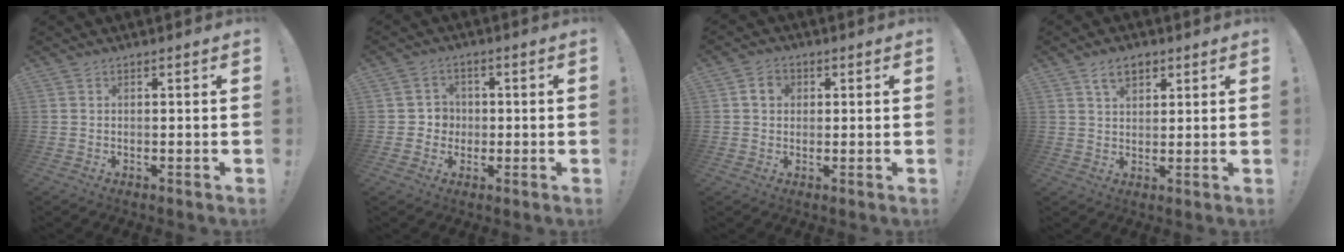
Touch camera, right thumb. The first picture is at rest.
{"total": 4.9, "force": [-0.3, 4.9, 0.8], "torque": [-0.011, 0.003, -0.005]}
{"total": 4.6, "force": [1.2, 3.8, 2.3], "torque": [-0.030, 0.004, 0.021]}
{"total": 6.0, "force": [3.4, 3.4, 3.6], "torque": [-0.054, -0.006, 0.060]}